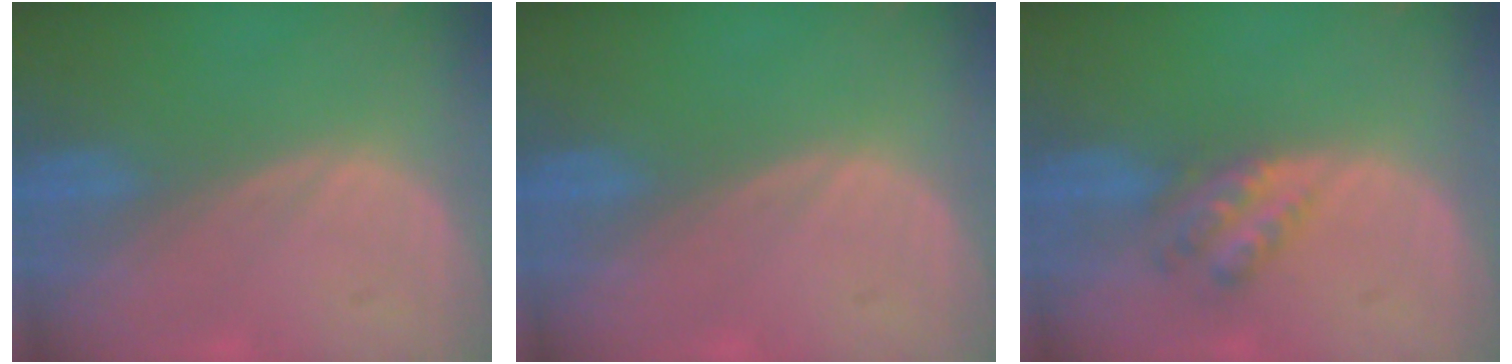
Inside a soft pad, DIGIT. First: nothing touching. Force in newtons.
{"total": 0.0}
{"total": 4.5, "press": 4.0, "slide": 2.0}